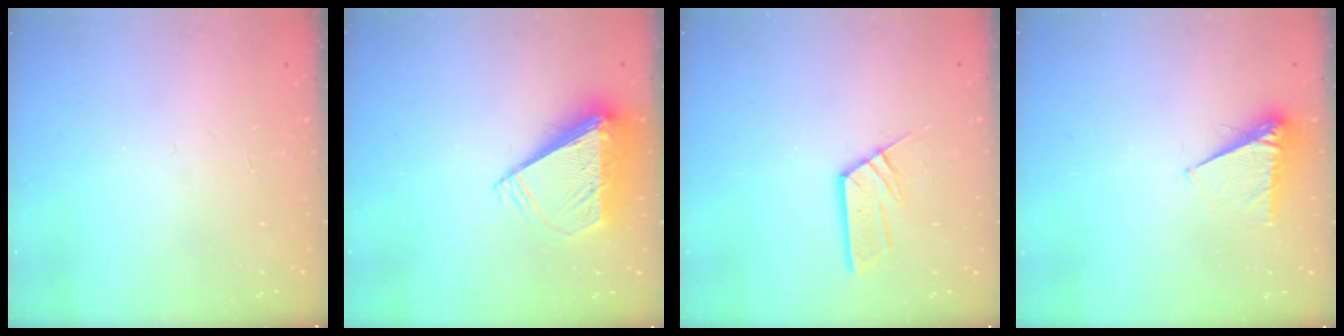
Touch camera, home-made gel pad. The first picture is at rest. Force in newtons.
{"total": 8.6, "press": 8.5, "slide": 1.3}
{"total": 7.8, "press": 7.8, "slide": 0.6}
{"total": 5.7, "press": 5.7, "slide": 0.6}